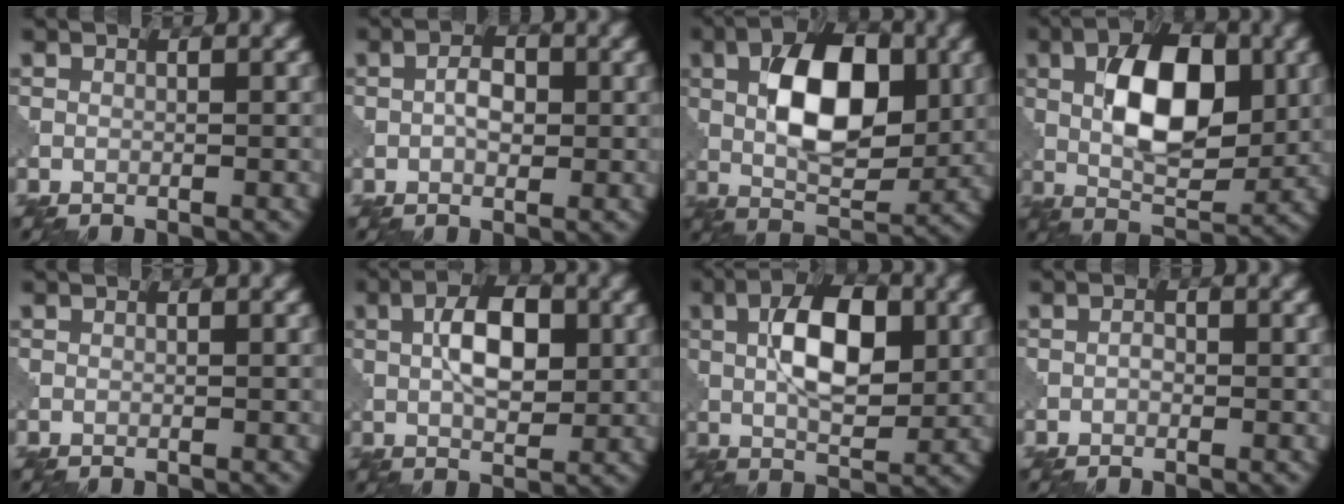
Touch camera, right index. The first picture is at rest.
{"total": 2.0, "force": [0.1, 1.2, 1.7], "torque": [-0.031, 0.005, 0.001]}
{"total": 9.7, "force": [2.0, 5.1, 8.0], "torque": [-0.133, 0.008, 0.033]}
{"total": 9.3, "force": [1.9, 4.8, 7.8], "torque": [-0.127, 0.008, 0.032]}
{"total": 0.0}
{"total": 5.4, "force": [1.4, 2.7, 4.5], "torque": [-0.076, 0.005, 0.023]}
{"total": 7.7, "force": [1.8, 3.7, 6.5], "torque": [-0.108, 0.008, 0.031]}
{"total": 0.6, "force": [0.0, 0.4, 0.4], "torque": [-0.009, 0.001, 0.002]}